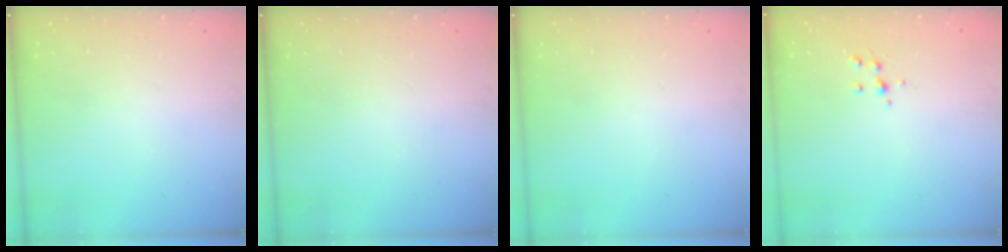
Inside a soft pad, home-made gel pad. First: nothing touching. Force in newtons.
{"total": 0.0}
{"total": 0.0}
{"total": 5.8, "press": 5.7, "slide": 0.8}